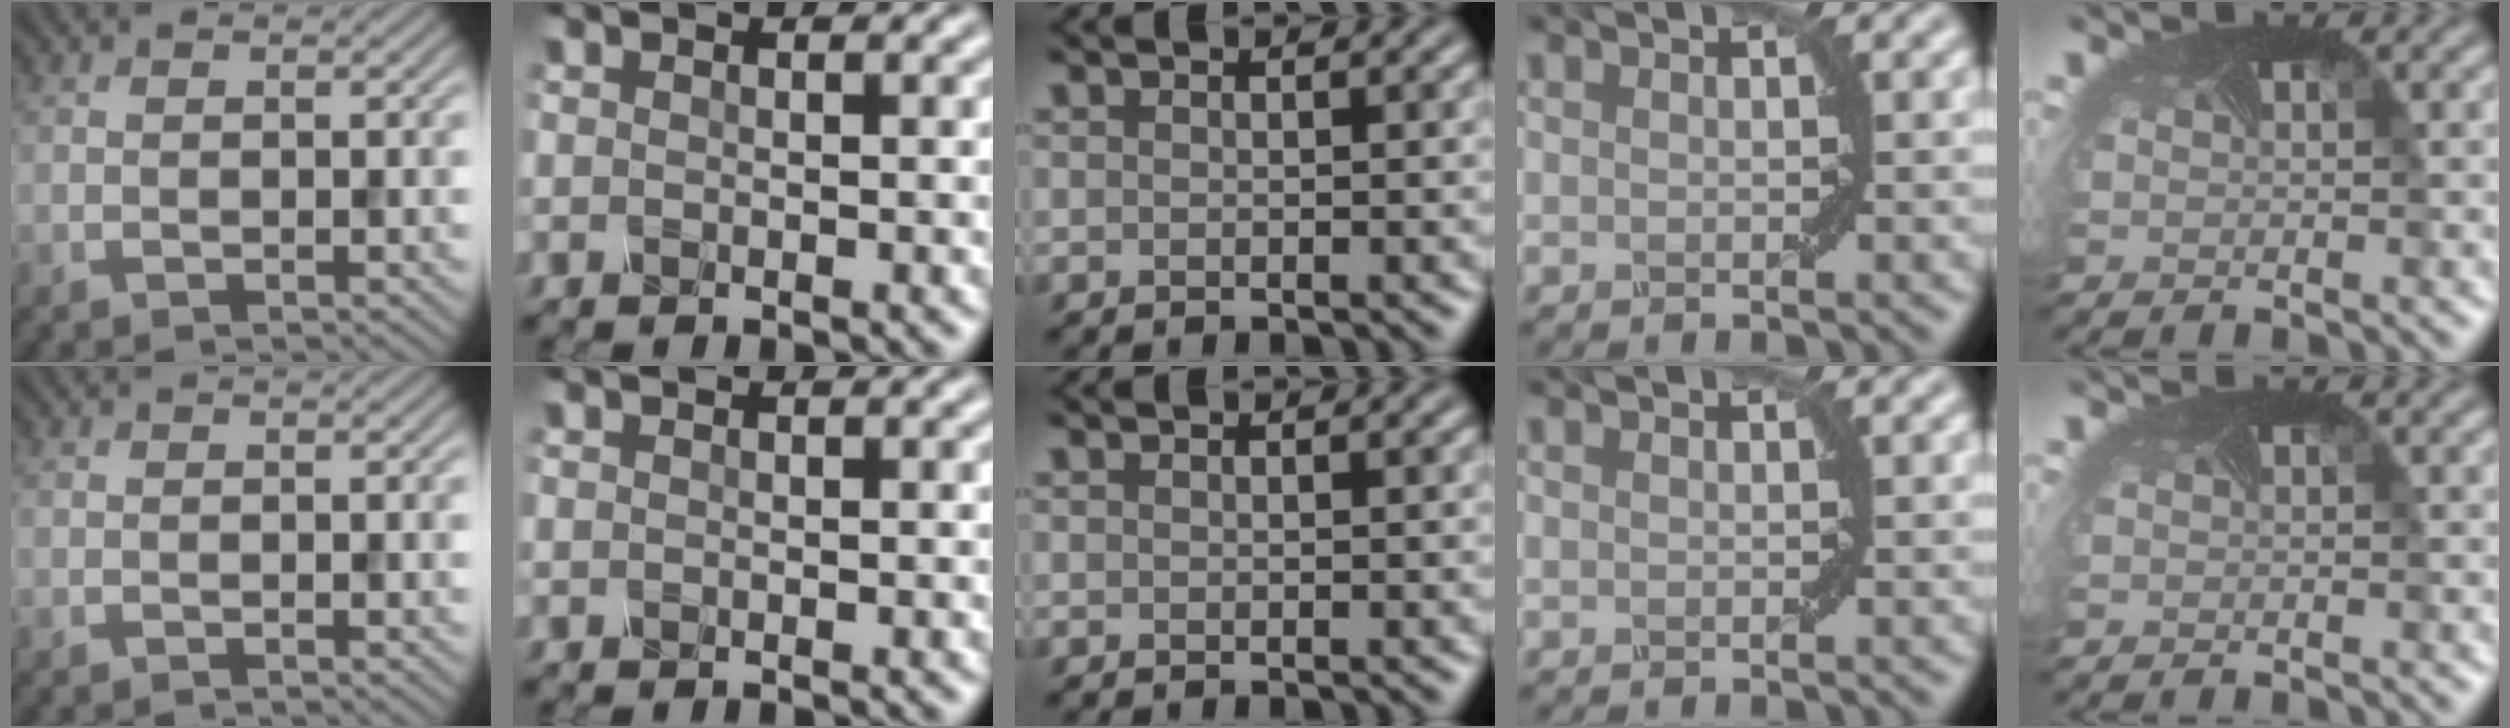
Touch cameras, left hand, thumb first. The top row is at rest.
{}